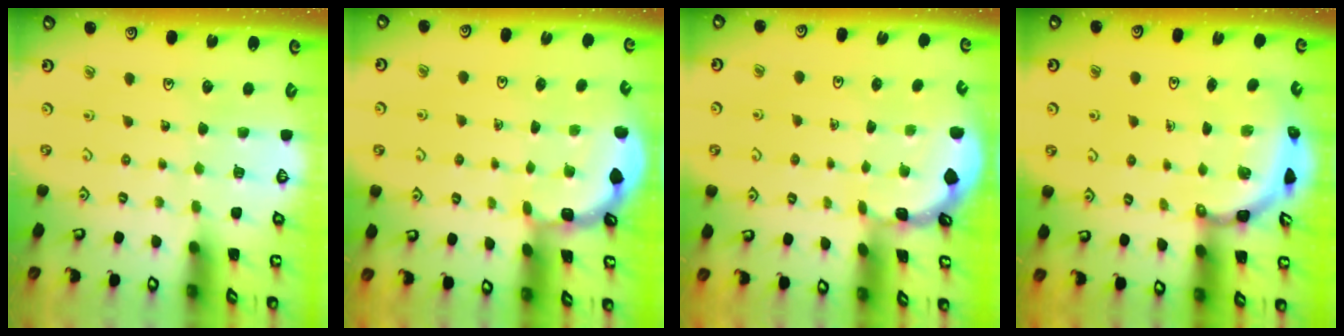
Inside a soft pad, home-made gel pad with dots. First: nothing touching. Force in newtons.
{"total": 2.1, "press": 2.1, "slide": 0.2}
{"total": 0.7, "press": 0.6, "slide": 0.1}
{"total": 3.7, "press": 3.6, "slide": 0.8}